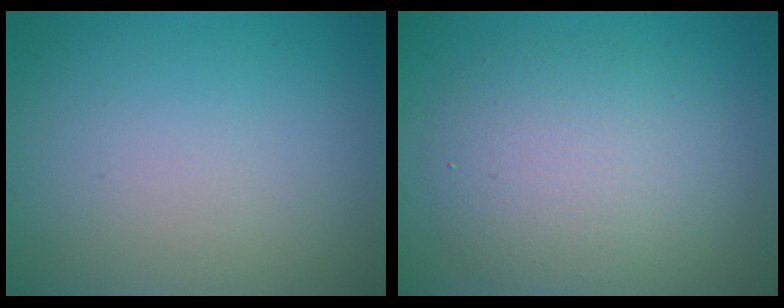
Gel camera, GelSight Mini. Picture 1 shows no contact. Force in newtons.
{"total": 5.2, "press": 5.2, "slide": 0.4}